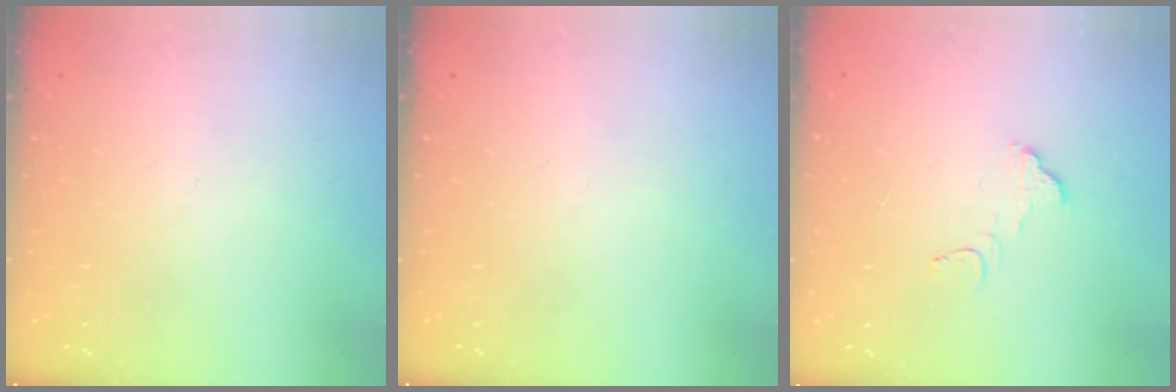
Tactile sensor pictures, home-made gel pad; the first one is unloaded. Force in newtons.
{"total": 0.0}
{"total": 3.3, "press": 3.3, "slide": 0.2}